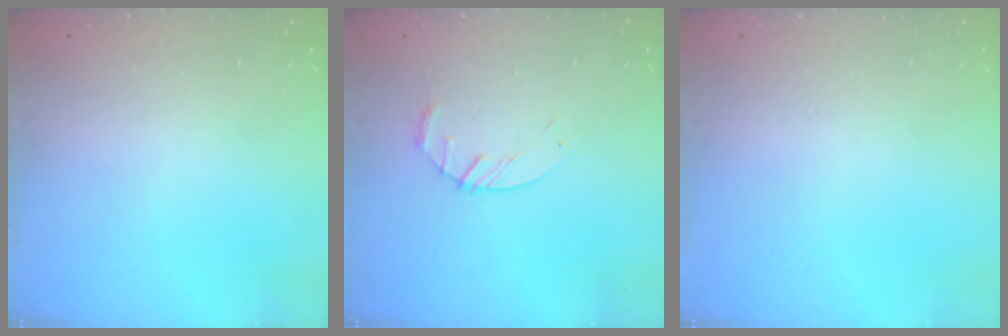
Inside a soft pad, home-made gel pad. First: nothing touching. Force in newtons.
{"total": 3.6, "press": 3.6, "slide": 0.6}
{"total": 0.0}